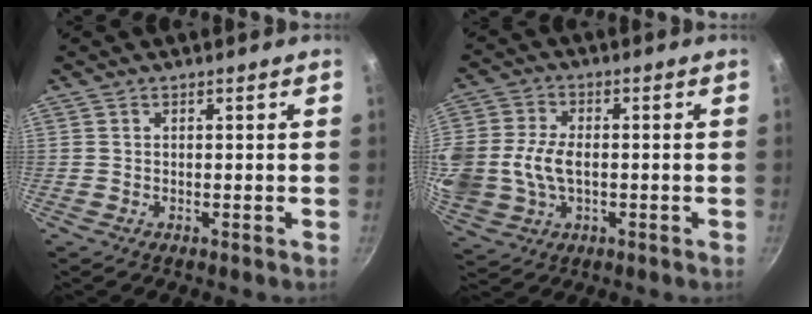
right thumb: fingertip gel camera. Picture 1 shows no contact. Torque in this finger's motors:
{"motor_torque": [2.54, 2.10, 1.34, -0.89, 0.20]}